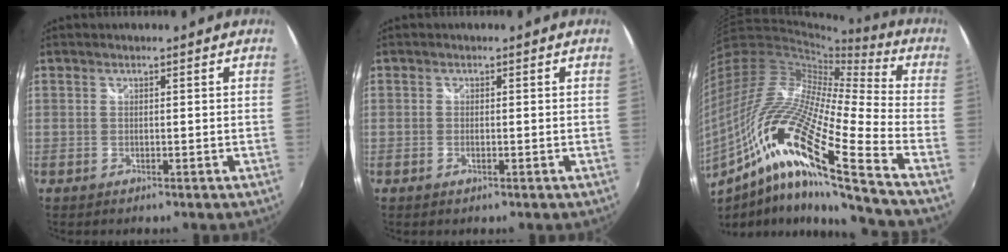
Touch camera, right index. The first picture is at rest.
{"total": 0.9, "force": [-0.4, 0.4, 0.7], "torque": [-0.013, -0.001, -0.008]}
{"total": 25.5, "force": [-12.1, 2.7, 22.3], "torque": [-0.374, -0.061, -0.242]}